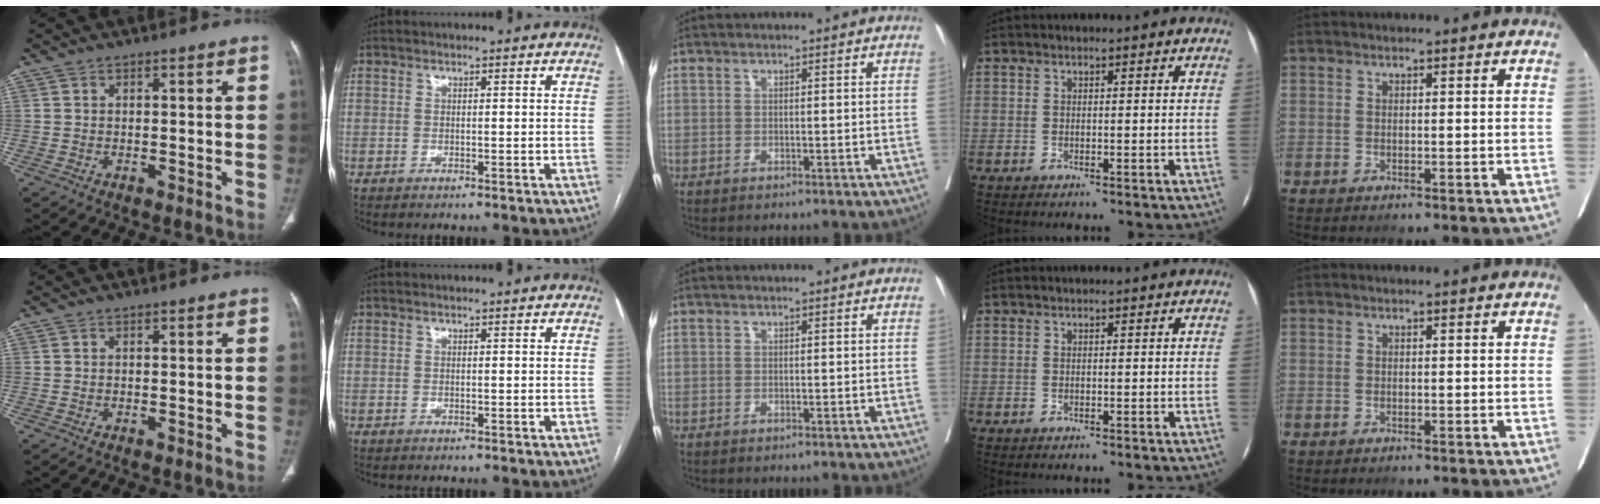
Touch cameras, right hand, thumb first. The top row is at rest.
{}